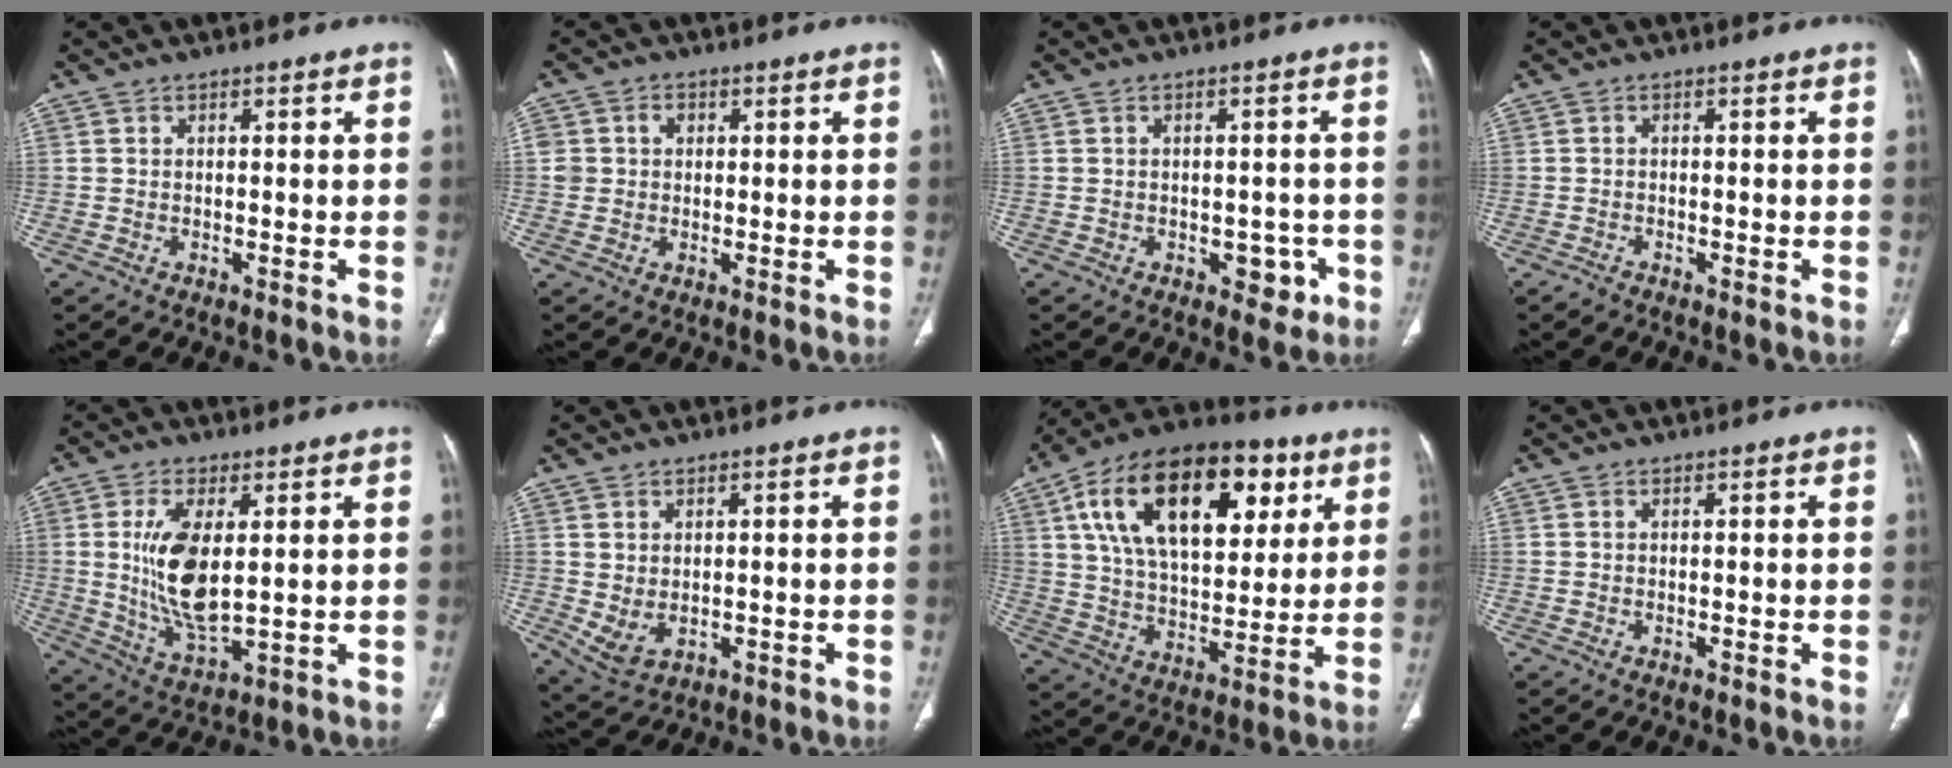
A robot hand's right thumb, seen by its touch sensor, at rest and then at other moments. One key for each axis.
{"total": 3.8, "fx": 0.7, "fy": 3.5, "fz": 1.3, "tx": -0.008, "ty": 0.006, "tz": 0.016}
{"total": 4.2, "fx": -1.7, "fy": 2.9, "fz": 2.6, "tx": -0.009, "ty": 0.010, "tz": -0.017}
{"total": 1.0, "fx": -0.6, "fy": 0.4, "fz": 0.6, "tx": -0.011, "ty": -0.002, "tz": -0.015}
{"total": 12.2, "fx": 1.7, "fy": 5.3, "fz": 10.8, "tx": -0.212, "ty": -0.023, "tz": 0.044}
{"total": 4.7, "fx": -0.1, "fy": 3.1, "fz": 3.4, "tx": -0.066, "ty": -0.005, "tz": 0.019}
{"total": 27.7, "fx": 10.6, "fy": 15.2, "fz": 20.5, "tx": -0.323, "ty": 0.002, "tz": 0.173}
{"total": 0.0}